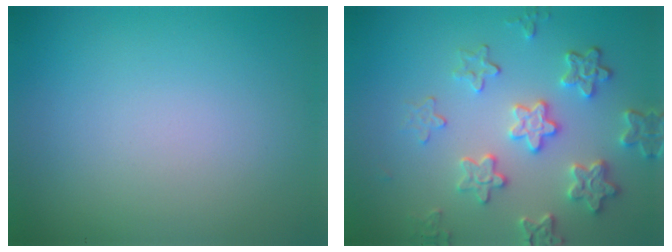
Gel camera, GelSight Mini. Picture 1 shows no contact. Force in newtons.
{"total": 4.8, "press": 4.1, "slide": 2.6}